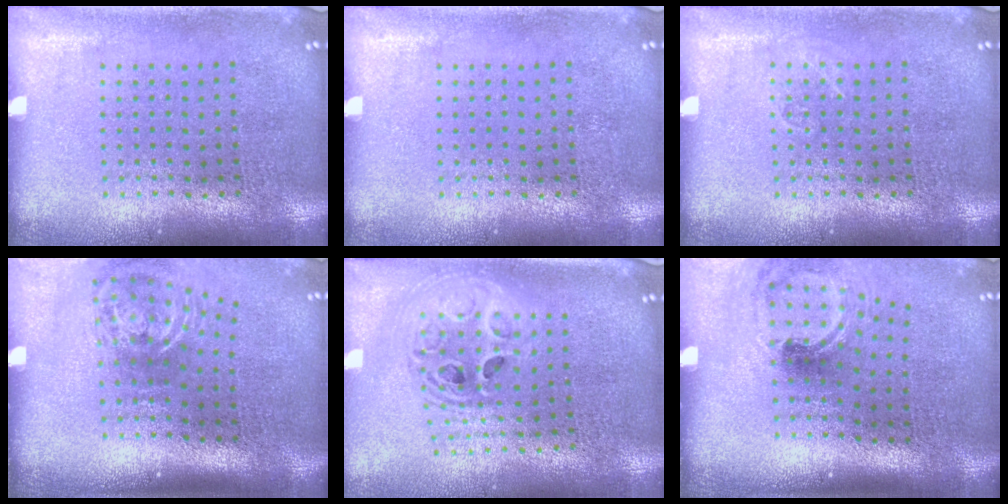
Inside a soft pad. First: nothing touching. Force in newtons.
{"total": 0.0}
{"total": 0.7, "press": 0.7, "slide": 0.1}
{"total": 1.9, "press": 1.2, "slide": 1.4}
{"total": 2.0, "press": 1.6, "slide": 1.2}
{"total": 1.5, "press": 1.2, "slide": 1.0}